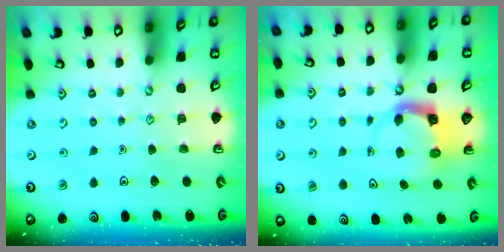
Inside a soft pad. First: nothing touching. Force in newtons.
{"total": 3.7, "press": 3.6, "slide": 0.4}